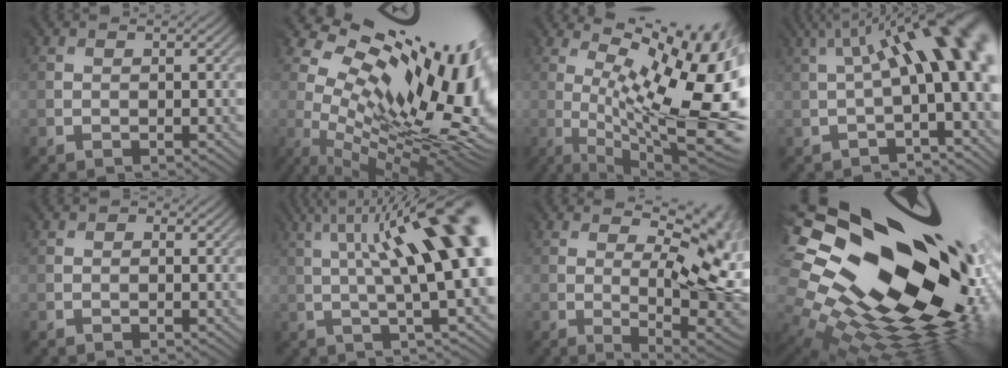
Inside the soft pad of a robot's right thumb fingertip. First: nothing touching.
{"total": 18.8, "force": [4.0, 9.5, 15.7], "torque": [-0.236, 0.006, 0.094]}
{"total": 19.4, "force": [1.5, 6.7, 18.1], "torque": [-0.236, 0.004, 0.043]}
{"total": 11.5, "force": [1.2, 3.5, 10.9], "torque": [-0.142, 0.012, 0.028]}
{"total": 0.8, "force": [0.0, 0.6, 0.4], "torque": [-0.009, -0.003, 0.001]}
{"total": 16.8, "force": [2.1, 5.0, 15.9], "torque": [-0.212, 0.038, 0.044]}
{"total": 14.3, "force": [1.3, 6.4, 12.8], "torque": [-0.160, 0.030, 0.036]}
{"total": 19.9, "force": [2.3, 12.0, 15.7], "torque": [-0.290, 0.007, 0.053]}